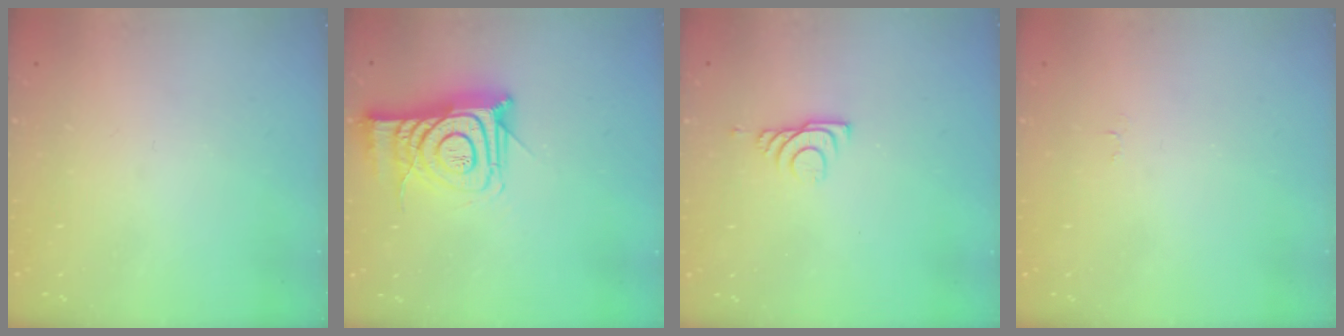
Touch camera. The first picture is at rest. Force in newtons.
{"total": 13.9, "press": 13.9, "slide": 1.2}
{"total": 6.2, "press": 6.1, "slide": 0.8}
{"total": 3.2, "press": 3.1, "slide": 0.5}